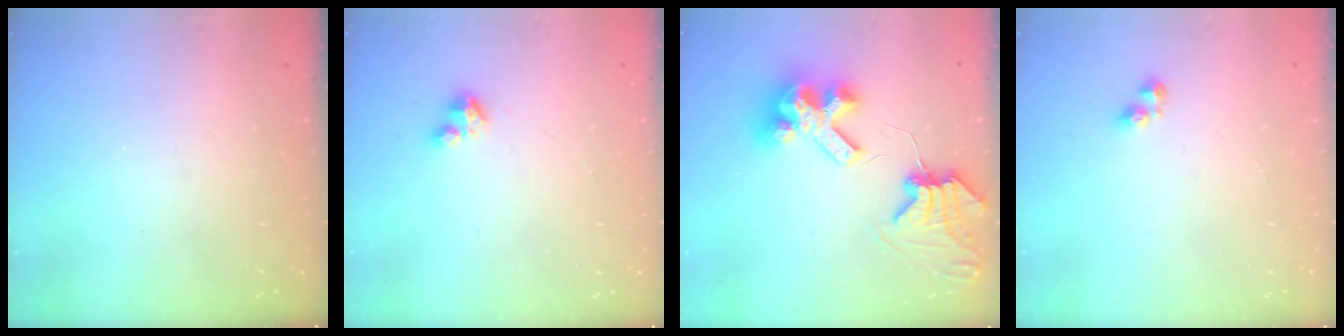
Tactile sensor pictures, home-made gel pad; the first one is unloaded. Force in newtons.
{"total": 2.8, "press": 2.8, "slide": 0.2}
{"total": 11.3, "press": 11.2, "slide": 1.3}
{"total": 3.9, "press": 3.8, "slide": 0.4}